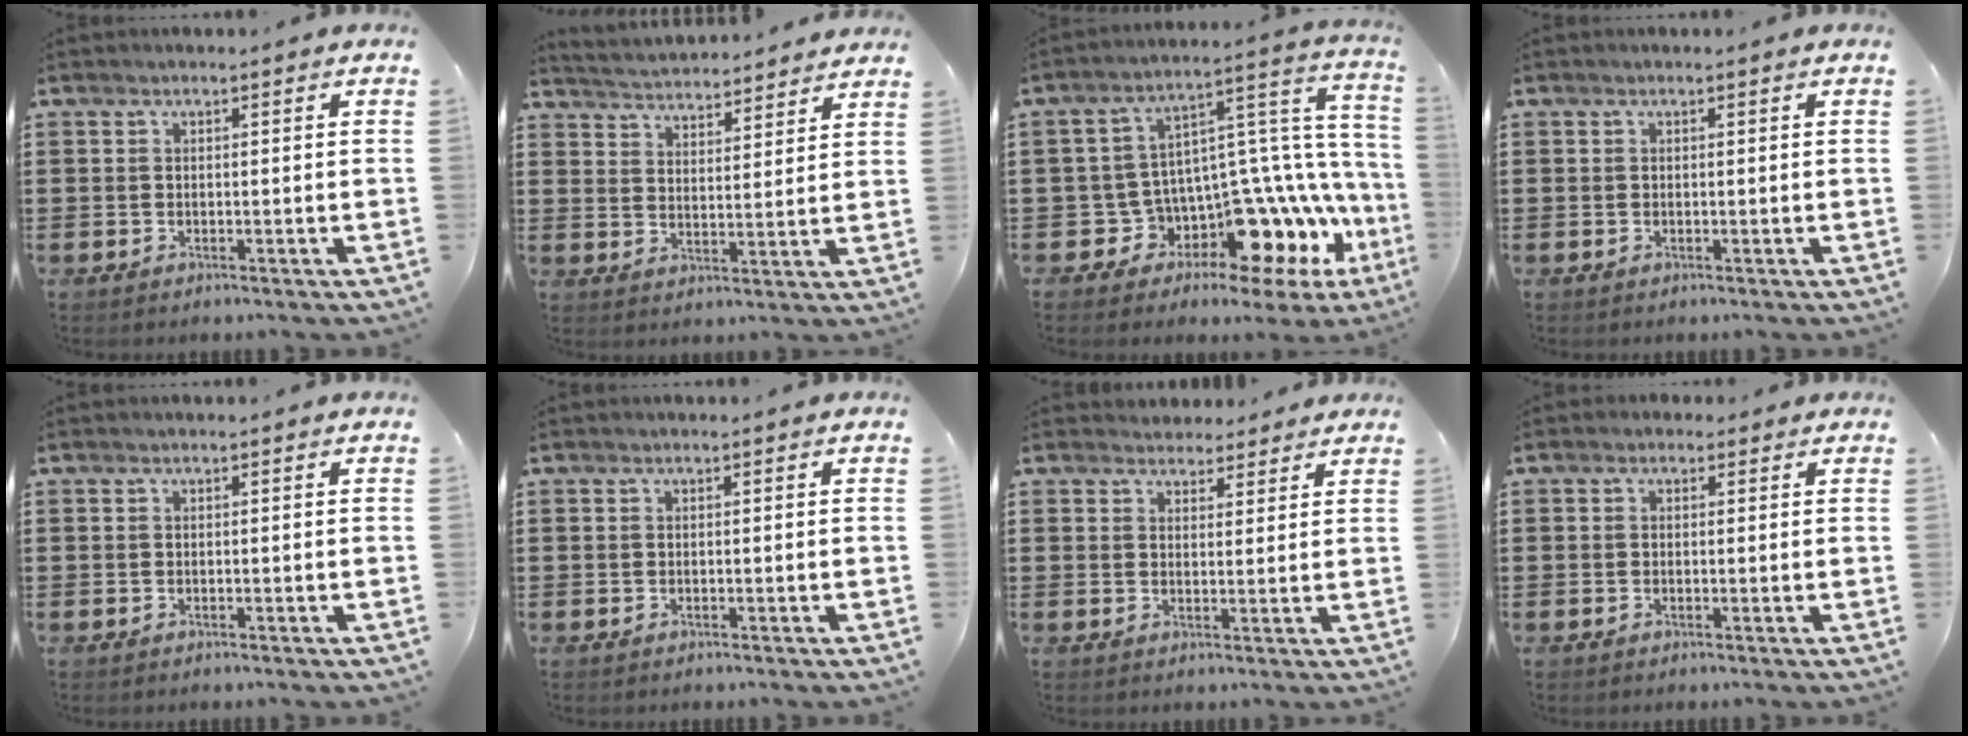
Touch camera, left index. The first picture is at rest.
{"total": 3.7, "force": [3.6, -0.2, -0.5], "torque": [-0.011, -0.028, 0.060]}
{"total": 8.0, "force": [-3.8, 4.1, 5.7], "torque": [-0.104, -0.038, -0.073]}
{"total": 0.0}
{"total": 0.0}
{"total": 0.0}
{"total": 3.1, "force": [2.8, 1.4, 0.0], "torque": [-0.010, 0.000, 0.054]}
{"total": 0.9, "force": [0.1, 0.8, 0.3], "torque": [-0.009, 0.006, 0.002]}